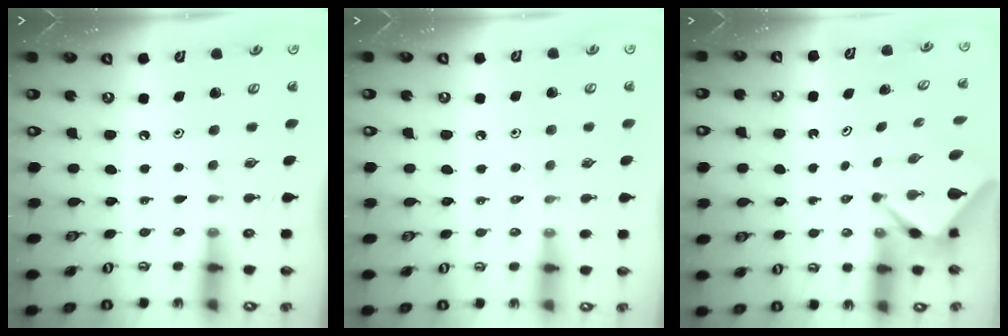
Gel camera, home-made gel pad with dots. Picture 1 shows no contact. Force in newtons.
{"total": 3.6, "press": 3.5, "slide": 0.4}
{"total": 2.5, "press": 2.5, "slide": 0.2}